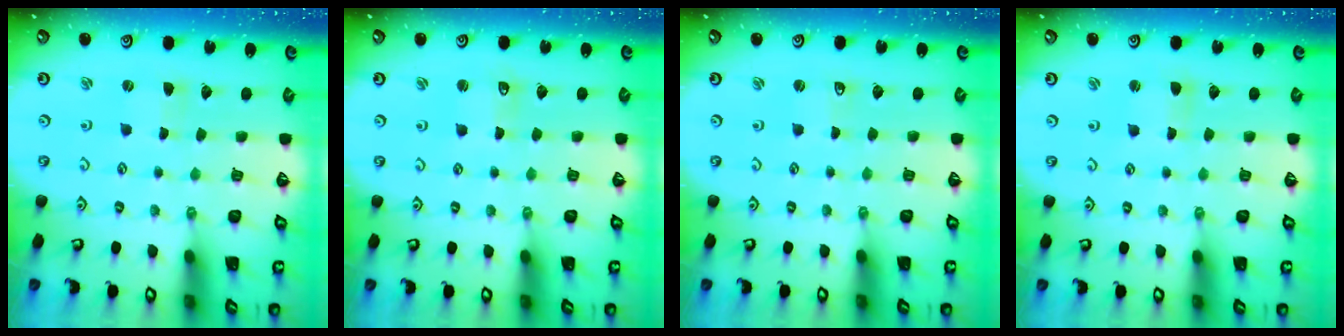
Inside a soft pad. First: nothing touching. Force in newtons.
{"total": 1.9, "press": 1.9, "slide": 0.3}
{"total": 1.4, "press": 1.4, "slide": 0.0}
{"total": 1.2, "press": 1.2, "slide": 0.3}